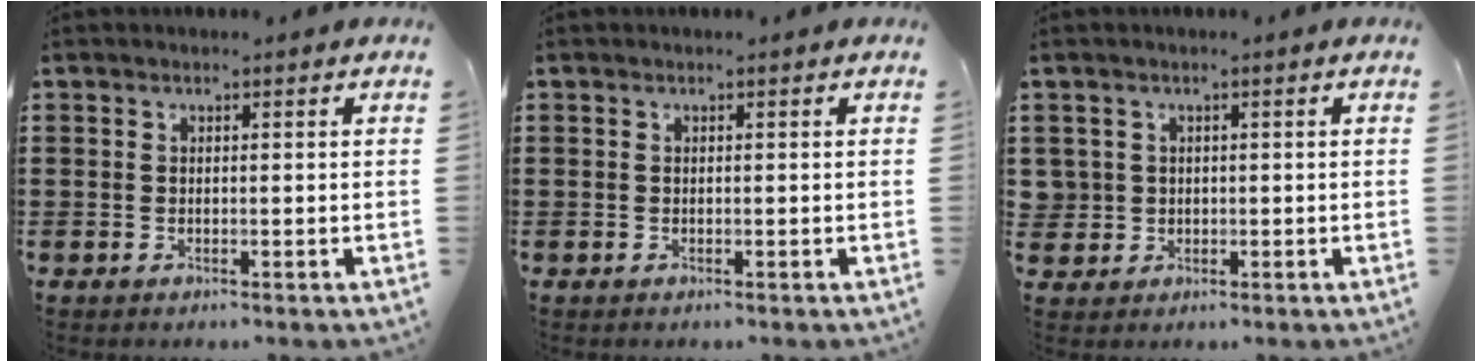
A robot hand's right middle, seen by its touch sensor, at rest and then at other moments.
{"total": 0.0}
{"total": 2.3, "force": [0.2, 2.2, 0.1], "torque": [-0.016, 0.007, 0.002]}